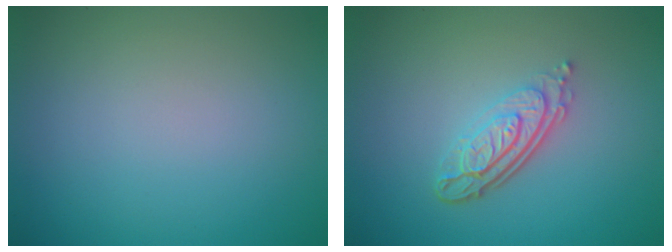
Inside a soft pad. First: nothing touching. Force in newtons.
{"total": 4.3, "press": 3.0, "slide": 3.1}